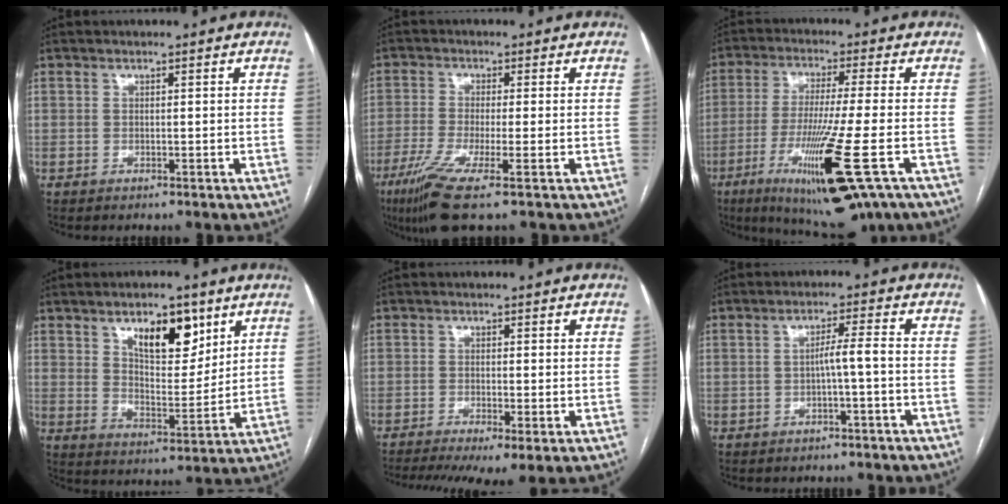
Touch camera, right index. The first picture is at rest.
{"total": 9.0, "force": [-4.7, 0.1, 7.6], "torque": [-0.146, -0.028, -0.087]}
{"total": 16.8, "force": [-7.3, 0.6, 15.1], "torque": [-0.275, -0.053, -0.121]}
{"total": 10.3, "force": [5.8, 4.3, 7.3], "torque": [-0.116, -0.001, 0.102]}
{"total": 8.4, "force": [-5.0, 2.3, 6.4], "torque": [-0.112, -0.012, -0.083]}
{"total": 2.9, "force": [-0.8, -0.3, 2.8], "torque": [-0.043, 0.006, -0.014]}